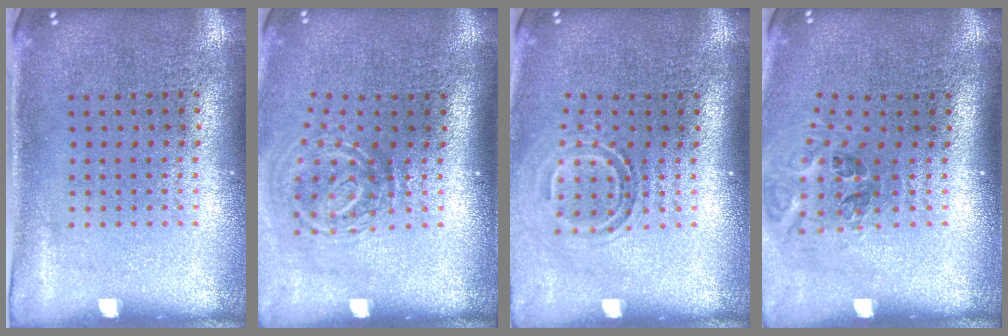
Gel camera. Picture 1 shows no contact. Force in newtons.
{"total": 2.1, "press": 1.3, "slide": 1.6}
{"total": 1.7, "press": 1.1, "slide": 1.3}
{"total": 1.2, "press": 0.9, "slide": 0.7}